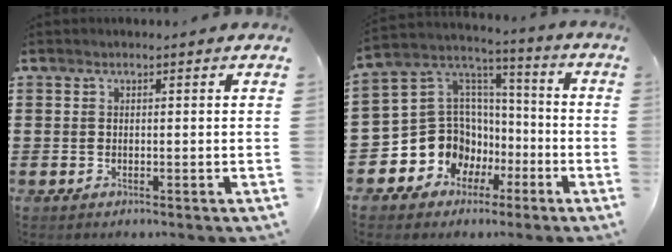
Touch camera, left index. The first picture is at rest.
{"total": 11.1, "force": [-4.3, 9.9, 2.7], "torque": [-0.104, -0.006, -0.074]}